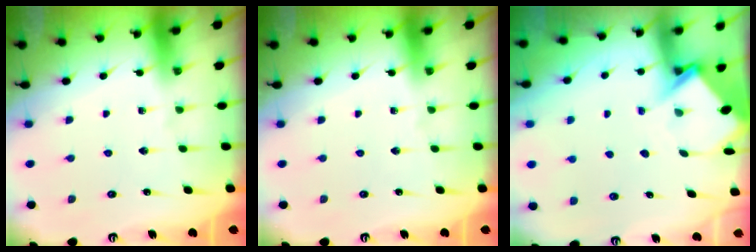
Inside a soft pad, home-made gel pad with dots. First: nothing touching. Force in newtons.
{"total": 0.0}
{"total": 4.7, "press": 4.7, "slide": 0.2}